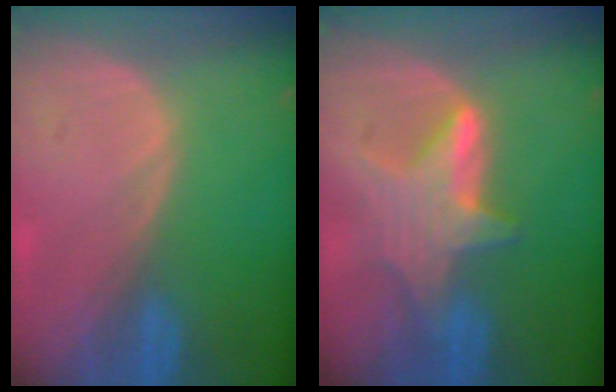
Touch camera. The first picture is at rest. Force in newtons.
{"total": 6.1, "press": 6.1, "slide": 0.1}